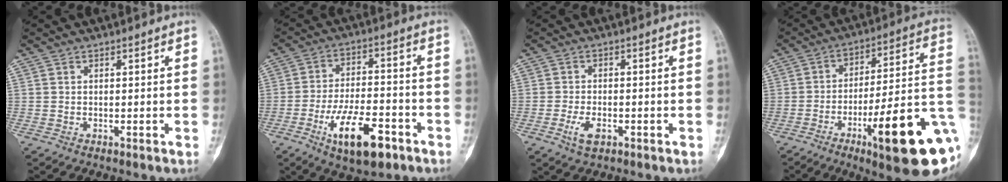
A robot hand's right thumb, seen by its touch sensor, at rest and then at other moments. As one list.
[{"total": 13.7, "force": [-6.7, 5.7, 10.5], "torque": [-0.169, 0.028, -0.105]}, {"total": 4.0, "force": [-1.7, 2.1, 3.0], "torque": [-0.059, 0.003, -0.028]}, {"total": 24.1, "force": [-8.1, 5.0, 22.2], "torque": [-0.262, 0.029, -0.112]}]